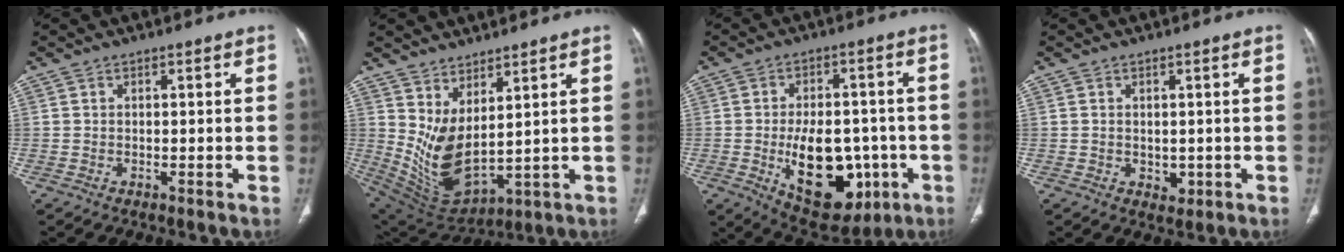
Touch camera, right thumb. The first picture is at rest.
{"total": 11.5, "force": [4.2, 5.0, 9.4], "torque": [-0.178, -0.048, 0.107]}
{"total": 18.3, "force": [-4.6, 10.8, 14.1], "torque": [-0.177, 0.012, -0.042]}
{"total": 2.3, "force": [-0.2, 1.8, 1.4], "torque": [-0.015, -0.003, 0.005]}